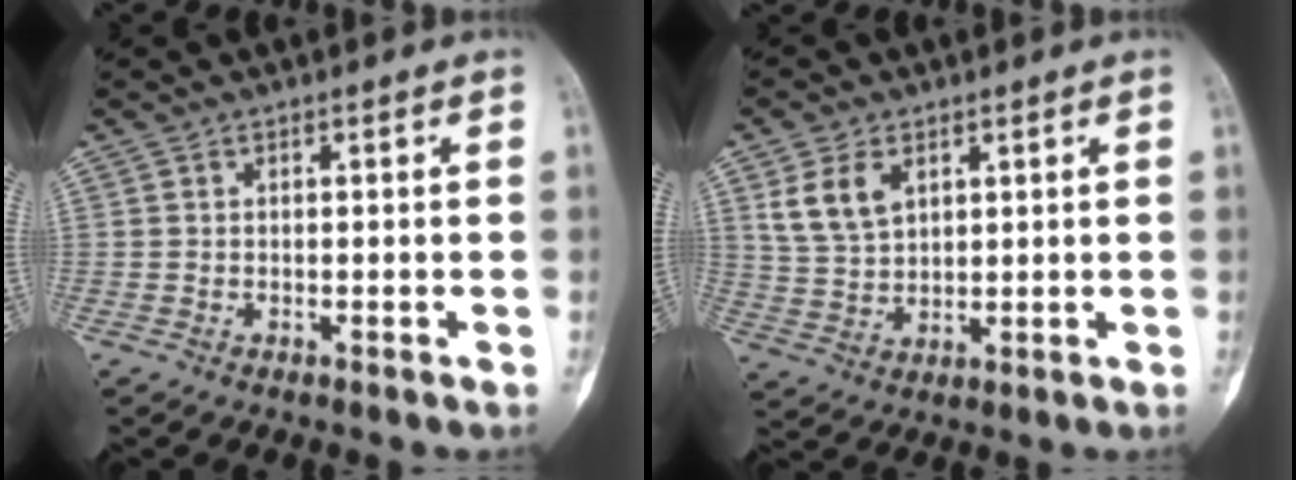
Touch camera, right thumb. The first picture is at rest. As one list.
[{"total": 7.5, "force": [3.3, 4.7, 4.7], "torque": [-0.081, -0.009, 0.073]}]